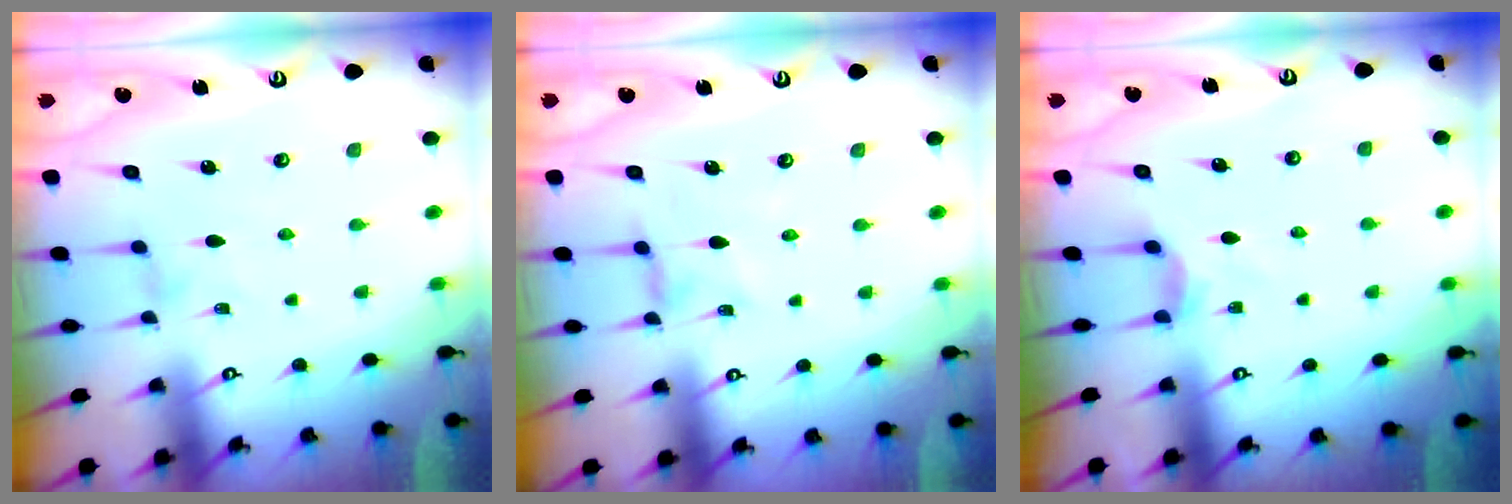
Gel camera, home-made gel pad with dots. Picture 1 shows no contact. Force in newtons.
{"total": 1.1, "press": 1.1, "slide": 0.1}
{"total": 2.5, "press": 2.5, "slide": 0.4}